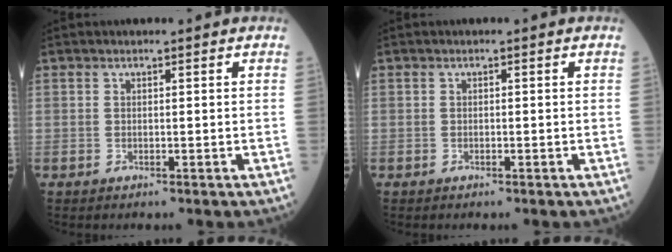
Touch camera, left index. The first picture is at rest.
{"total": 0.0}